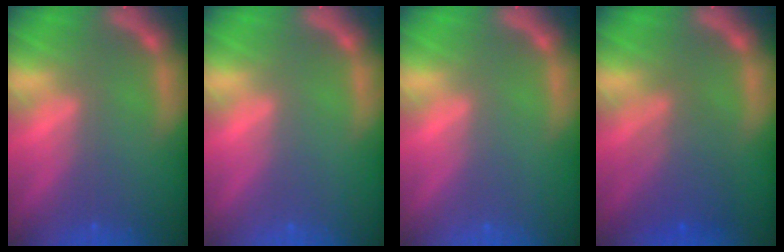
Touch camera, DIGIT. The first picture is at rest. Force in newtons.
{"total": 0.0}
{"total": 0.0}
{"total": 4.5}